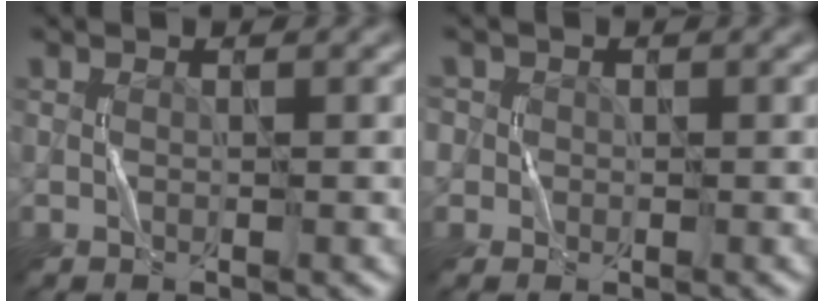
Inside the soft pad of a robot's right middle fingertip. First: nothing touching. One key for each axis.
{"total": 2.7, "fx": 0.7, "fy": 2.5, "fz": 0.7, "tx": -0.002, "ty": 0.012, "tz": -0.002}